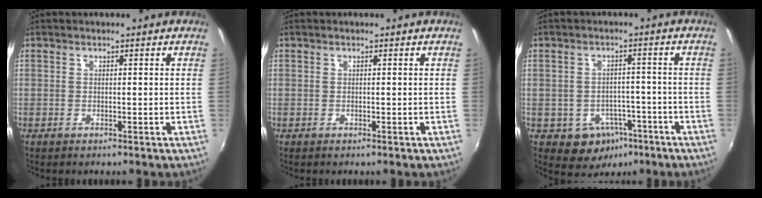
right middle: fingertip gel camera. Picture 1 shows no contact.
{"total": 0.0}
{"total": 7.2, "force": [-3.7, 5.8, 2.1], "torque": [-0.047, 0.015, -0.032]}